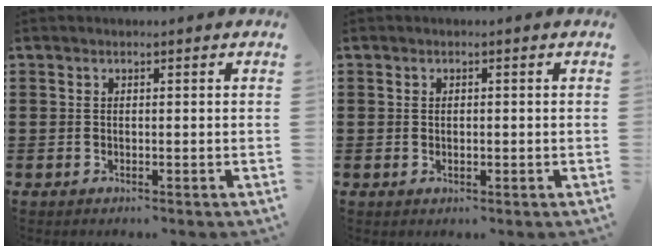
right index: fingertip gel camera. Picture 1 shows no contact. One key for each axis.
{"total": 0.8, "fx": 0.0, "fy": 0.4, "fz": 0.7, "tx": -0.015, "ty": 0.001, "tz": -0.001}